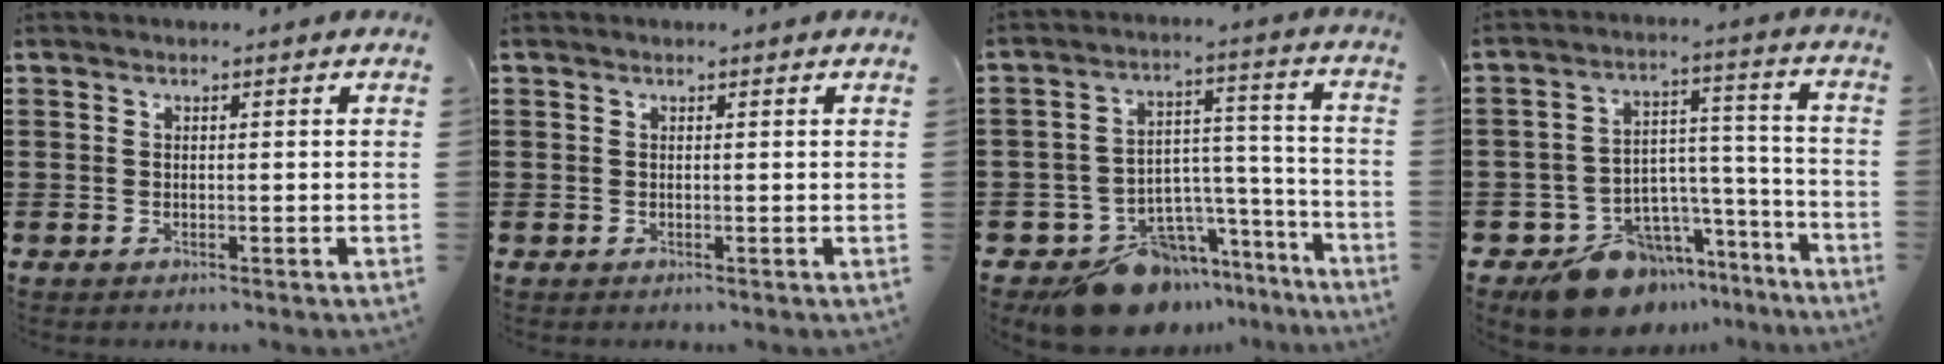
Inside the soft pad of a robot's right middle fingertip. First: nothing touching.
{"total": 0.0}
{"total": 13.8, "force": [-11.2, 6.8, 4.2], "torque": [-0.058, 0.061, -0.190]}
{"total": 12.7, "force": [-10.5, 6.5, 2.9], "torque": [-0.050, 0.053, -0.186]}